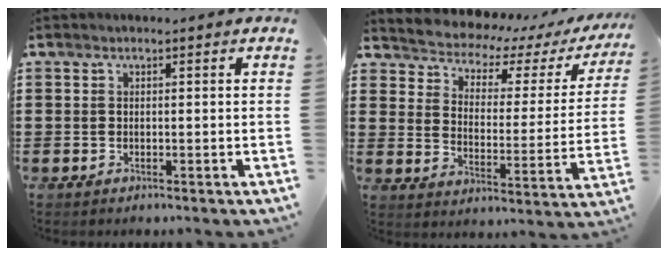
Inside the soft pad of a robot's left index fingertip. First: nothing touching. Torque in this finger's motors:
{"motor_torque": [1.74, -0.39, 0.39, 0.05]}